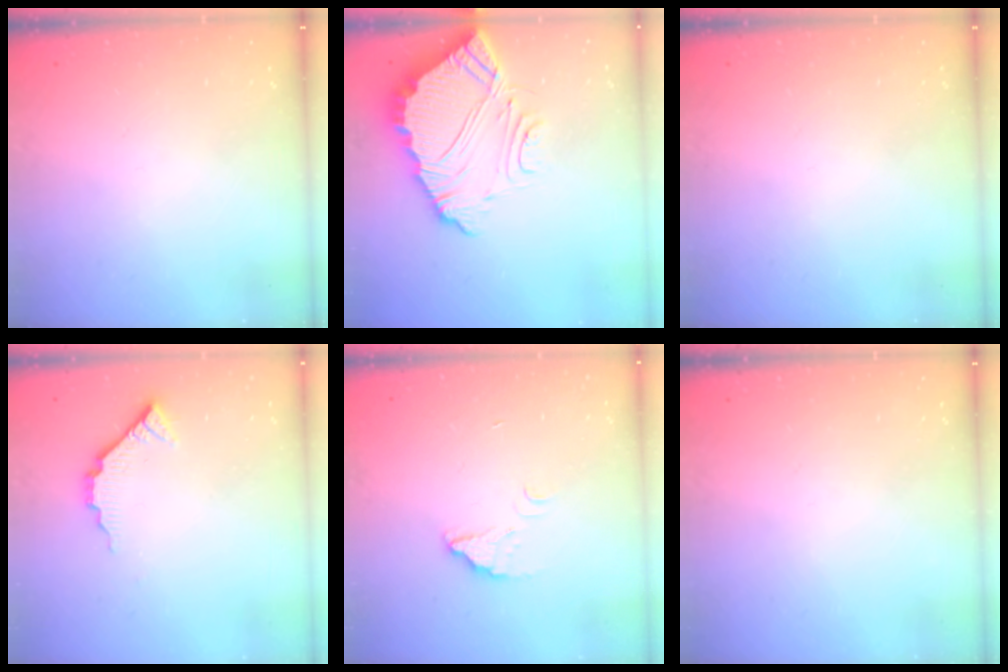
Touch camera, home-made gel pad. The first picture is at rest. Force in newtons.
{"total": 12.9, "press": 12.9, "slide": 1.1}
{"total": 0.0}
{"total": 6.1, "press": 6.1, "slide": 0.6}
{"total": 2.1, "press": 2.1, "slide": 0.1}
{"total": 0.0}